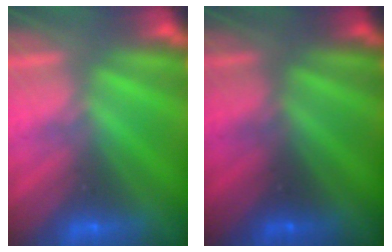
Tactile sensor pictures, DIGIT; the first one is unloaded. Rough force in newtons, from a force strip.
{"total": 2.4}